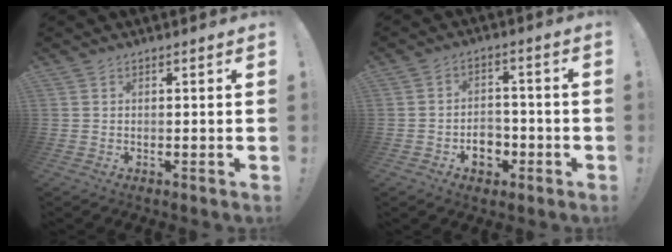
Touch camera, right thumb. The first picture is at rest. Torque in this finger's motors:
{"motor_torque": [1.18, 1.02, 0.63, -0.63, 0.00]}